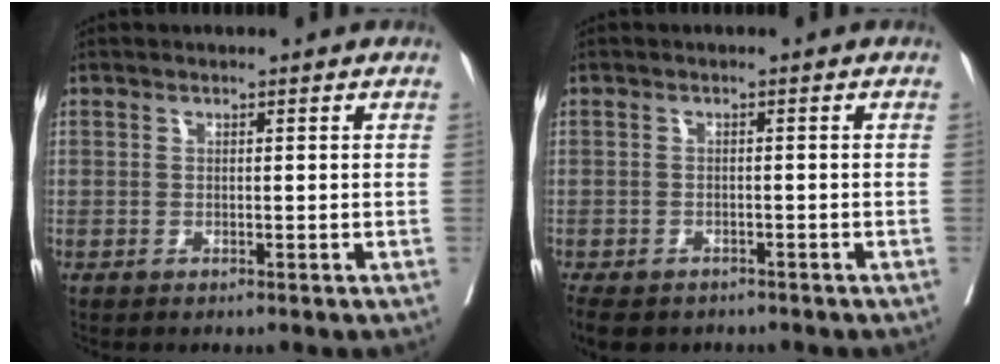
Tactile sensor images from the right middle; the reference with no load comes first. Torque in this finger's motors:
{"motor_torque": [0.72, -0.71, 0.27, 0.08]}